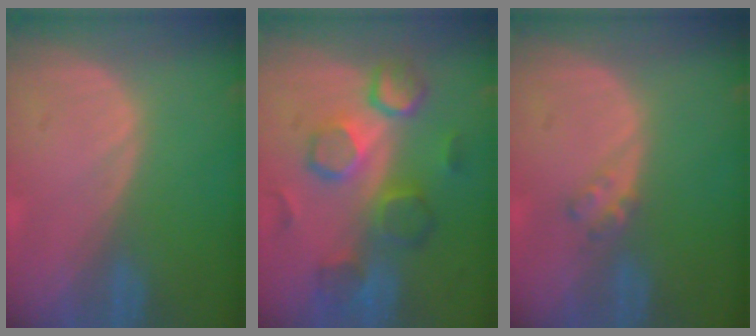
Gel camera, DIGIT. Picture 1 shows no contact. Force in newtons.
{"total": 9.3, "press": 9.0, "slide": 2.3}
{"total": 2.0, "press": 2.0, "slide": 0.2}